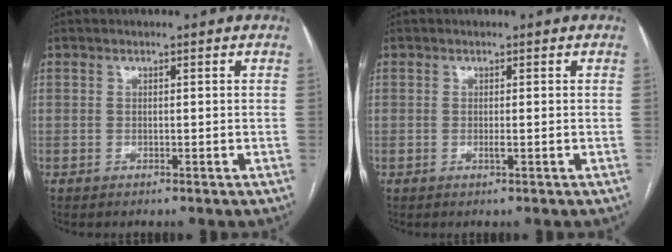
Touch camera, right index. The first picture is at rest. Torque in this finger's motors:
{"motor_torque": [0.65, 0.05, 0.02, 0.03]}